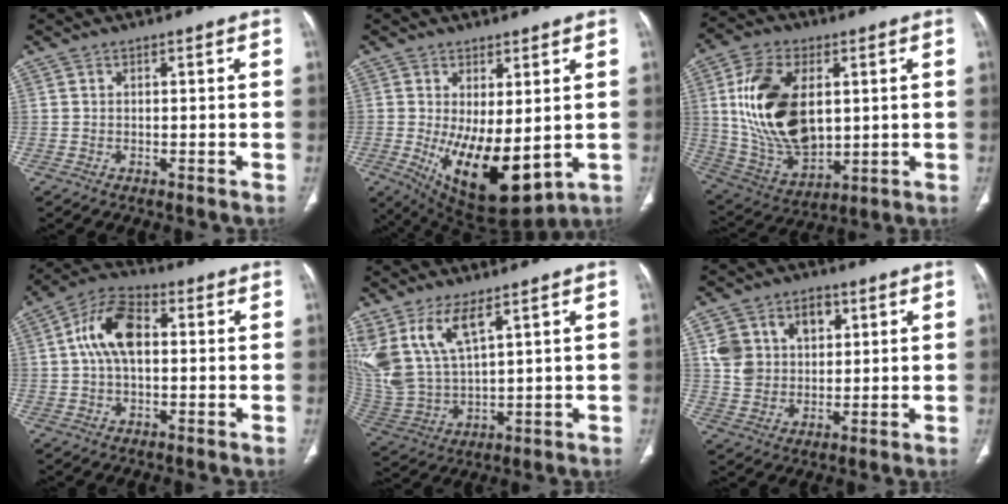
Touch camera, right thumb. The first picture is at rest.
{"total": 14.4, "force": [-1.5, 6.4, 12.8], "torque": [-0.201, -0.029, 0.003]}
{"total": 20.6, "force": [3.4, 12.3, 16.2], "torque": [-0.296, -0.017, 0.079]}
{"total": 10.9, "force": [1.5, 6.2, 8.8], "torque": [-0.167, 0.026, 0.020]}
{"total": 13.9, "force": [7.4, 5.9, 10.1], "torque": [-0.217, -0.027, 0.169]}
{"total": 11.6, "force": [3.9, 9.0, 6.2], "torque": [-0.068, -0.004, 0.077]}